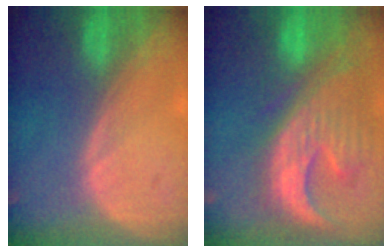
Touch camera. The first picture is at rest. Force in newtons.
{"total": 13.0, "press": 11.2, "slide": 6.6}